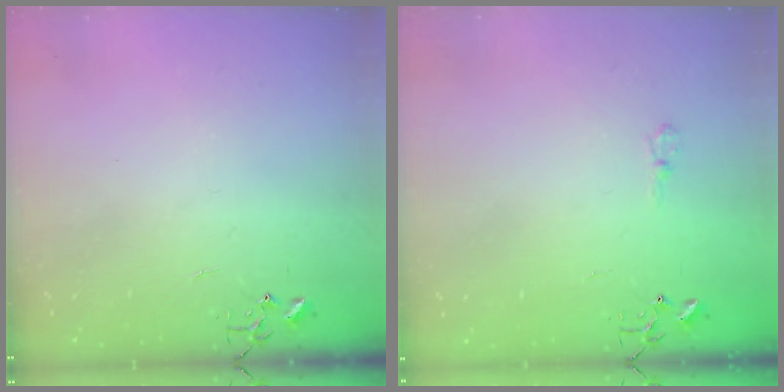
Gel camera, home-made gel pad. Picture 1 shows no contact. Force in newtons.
{"total": 4.8, "press": 4.8, "slide": 0.5}